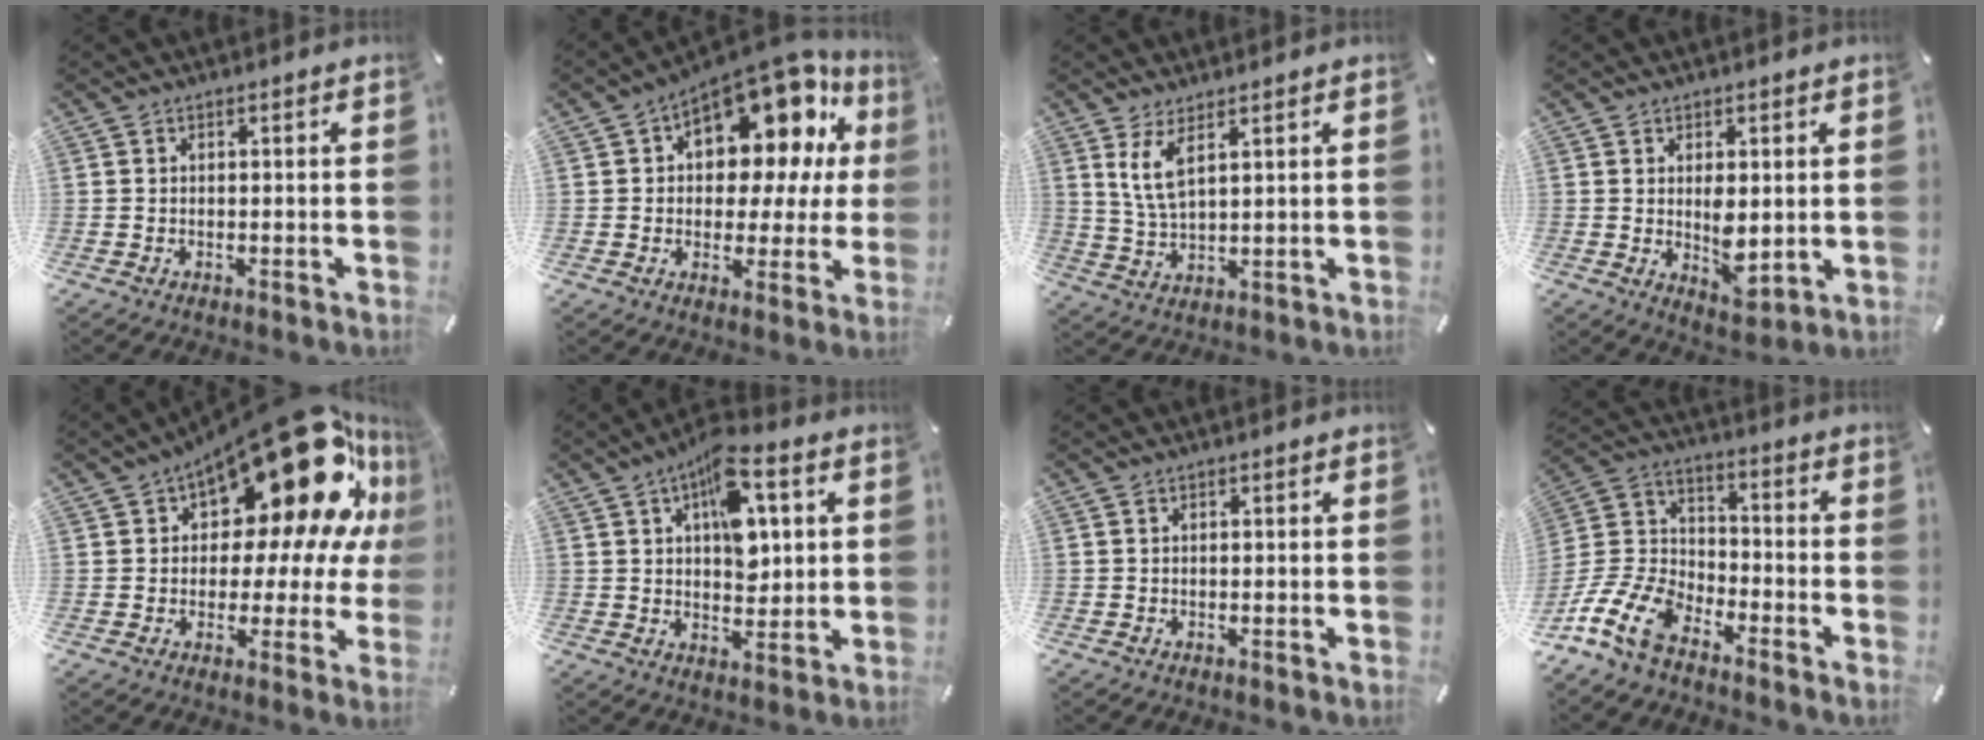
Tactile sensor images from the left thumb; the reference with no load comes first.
{"total": 17.5, "force": [8.9, 9.5, 11.6], "torque": [-0.158, -0.074, 0.150]}
{"total": 6.6, "force": [3.9, 2.4, 4.8], "torque": [-0.110, -0.008, 0.070]}
{"total": 6.4, "force": [0.7, 3.7, 5.2], "torque": [-0.073, -0.008, 0.011]}
{"total": 24.4, "force": [13.3, 11.4, 17.0], "torque": [-0.231, -0.105, 0.221]}
{"total": 12.5, "force": [5.0, 7.0, 9.1], "torque": [-0.119, -0.019, 0.083]}
{"total": 0.0}
{"total": 13.6, "force": [-9.9, 6.7, 6.5], "torque": [-0.144, 0.041, -0.189]}